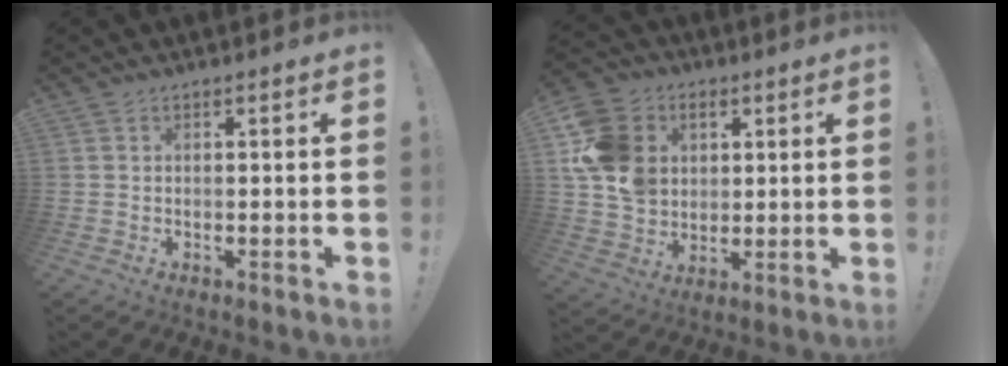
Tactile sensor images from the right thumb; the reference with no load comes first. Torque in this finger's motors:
{"motor_torque": [0.38, 1.90, 1.21, -0.11, 0.07]}